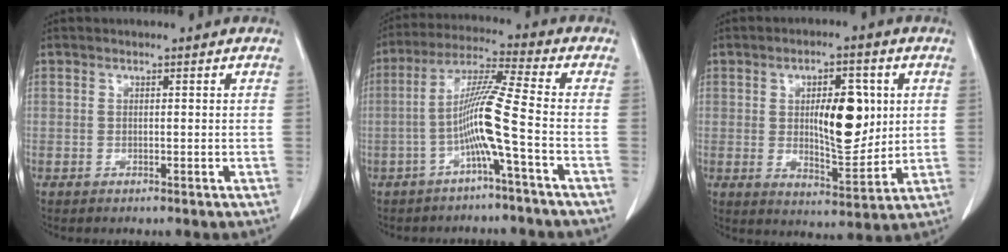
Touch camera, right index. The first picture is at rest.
{"total": 8.6, "force": [-2.8, -1.6, 8.0], "torque": [-0.160, 0.015, -0.055]}
{"total": 10.5, "force": [1.8, 3.8, 9.6], "torque": [-0.148, 0.000, 0.036]}